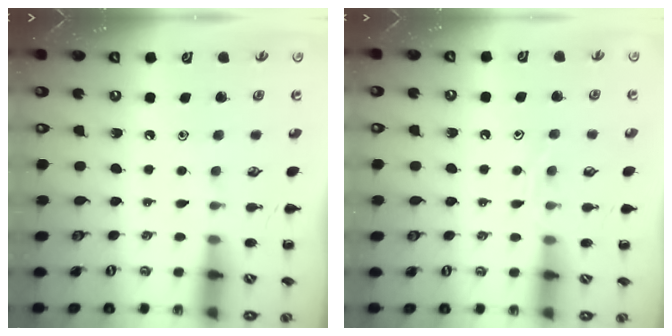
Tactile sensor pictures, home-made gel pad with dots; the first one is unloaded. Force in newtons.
{"total": 7.5, "press": 7.4, "slide": 0.7}